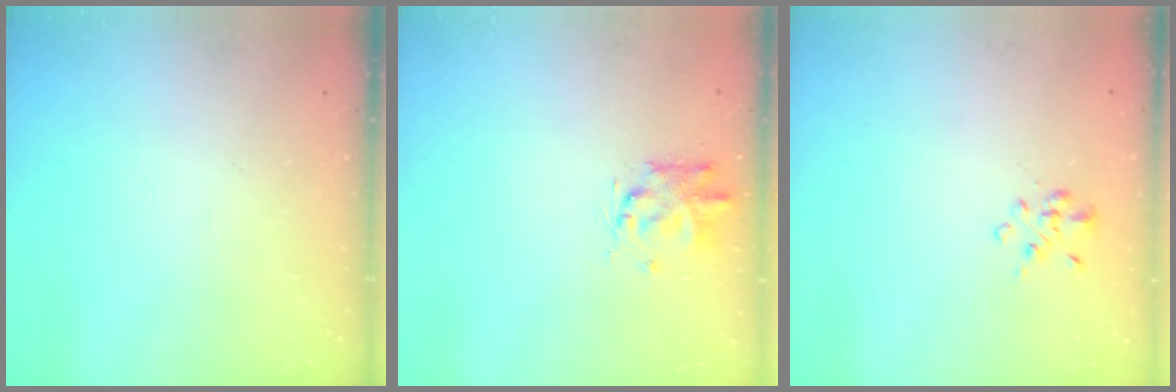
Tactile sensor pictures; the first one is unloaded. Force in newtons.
{"total": 2.6, "press": 2.5, "slide": 0.9}
{"total": 1.9, "press": 1.7, "slide": 0.8}